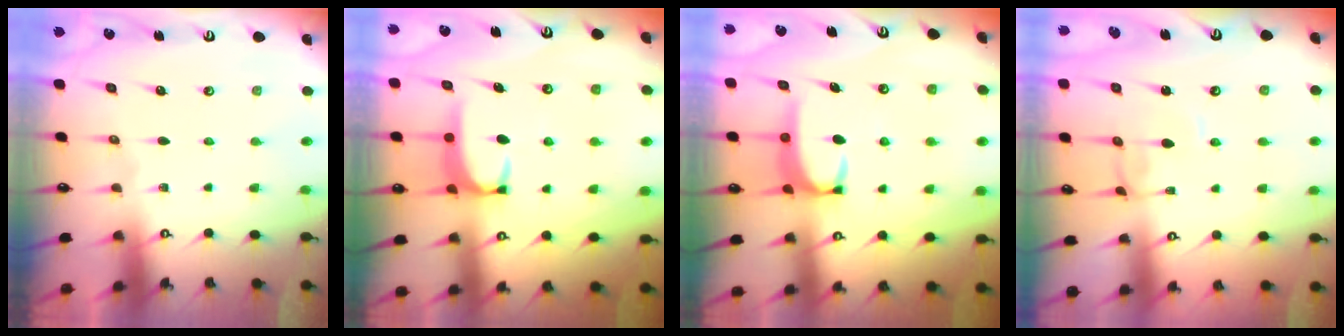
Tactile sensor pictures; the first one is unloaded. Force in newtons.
{"total": 2.0, "press": 2.0, "slide": 0.5}
{"total": 3.0, "press": 3.0, "slide": 0.5}
{"total": 2.1, "press": 2.1, "slide": 0.1}